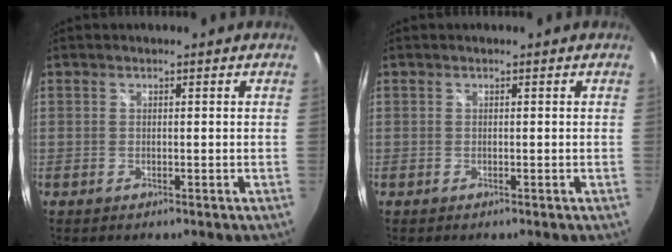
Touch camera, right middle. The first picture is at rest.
{"total": 0.0}